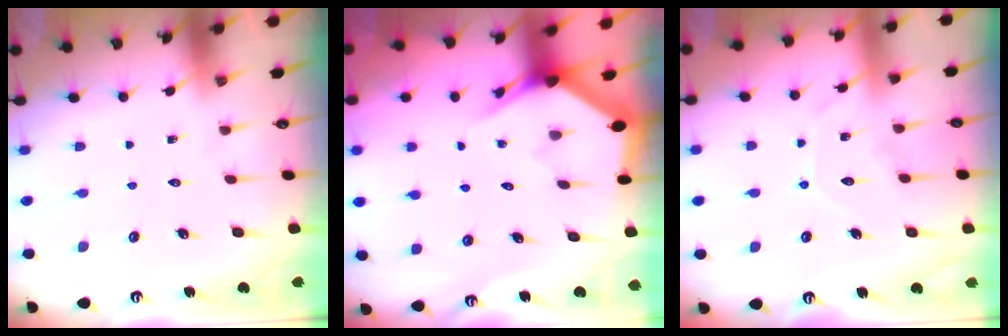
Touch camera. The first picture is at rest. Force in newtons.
{"total": 3.0, "press": 3.0, "slide": 0.0}
{"total": 9.2, "press": 9.2, "slide": 0.8}